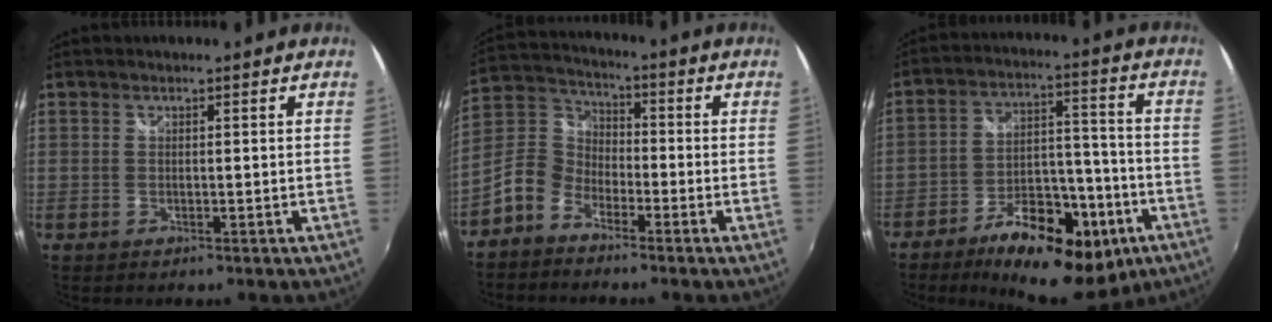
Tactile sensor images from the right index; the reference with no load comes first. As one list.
[{"total": 8.6, "force": [-5.3, 5.8, 3.5], "torque": [-0.086, 0.025, -0.120]}, {"total": 20.5, "force": [-12.1, 9.6, 13.5], "torque": [-0.213, 0.012, -0.167]}]